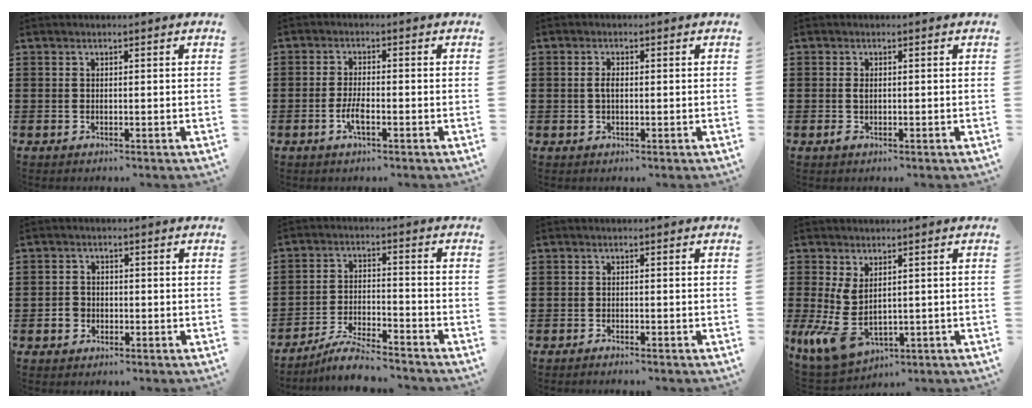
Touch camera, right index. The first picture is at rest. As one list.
[{"total": 3.2, "force": [-1.3, 0.9, 2.8], "torque": [-0.063, -0.004, -0.027]}, {"total": 1.8, "force": [0.0, 0.8, 1.6], "torque": [-0.033, 0.003, -0.002]}, {"total": 1.3, "force": [-0.1, 0.6, 1.2], "torque": [-0.024, 0.002, -0.002]}, {"total": 2.0, "force": [-0.8, 1.7, 0.7], "torque": [-0.018, 0.004, -0.017]}, {"total": 5.7, "force": [-5.4, 0.3, 1.8], "torque": [-0.045, 0.000, -0.107]}, {"total": 1.0, "force": [-1.0, 0.0, 0.1], "torque": [-0.004, 0.002, -0.020]}, {"total": 7.2, "force": [-0.3, 4.0, 6.1], "torque": [-0.160, -0.016, -0.006]}]